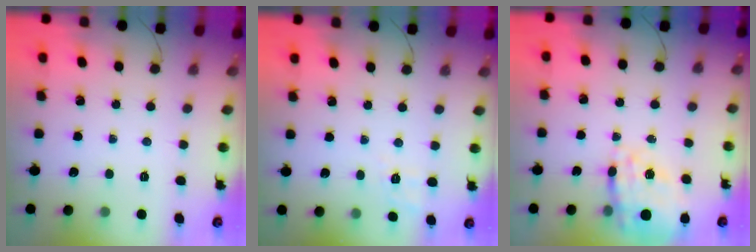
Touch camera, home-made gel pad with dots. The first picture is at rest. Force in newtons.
{"total": 1.9, "press": 0.7, "slide": 1.7}
{"total": 18.3, "press": 17.9, "slide": 3.6}